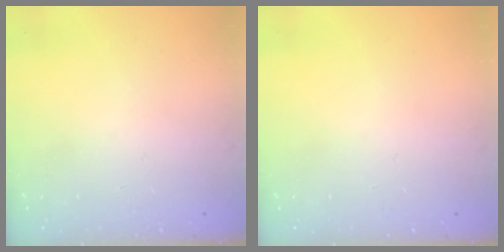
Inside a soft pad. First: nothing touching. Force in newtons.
{"total": 0.0}